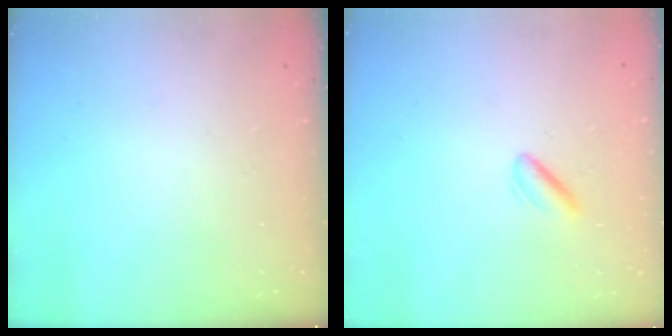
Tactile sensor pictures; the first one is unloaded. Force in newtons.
{"total": 1.6, "press": 1.3, "slide": 1.0}